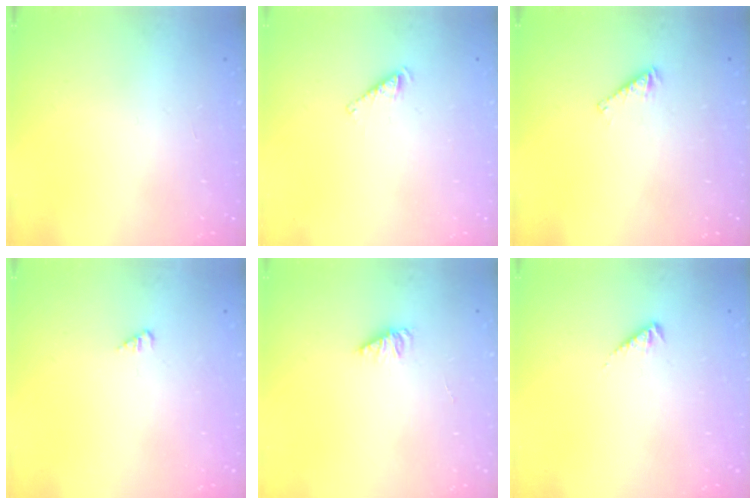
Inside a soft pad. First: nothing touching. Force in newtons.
{"total": 2.3, "press": 2.2, "slide": 0.4}
{"total": 3.2, "press": 3.2, "slide": 0.4}
{"total": 1.6, "press": 1.6, "slide": 0.3}
{"total": 1.6, "press": 1.6, "slide": 0.2}
{"total": 2.9, "press": 2.9, "slide": 0.5}